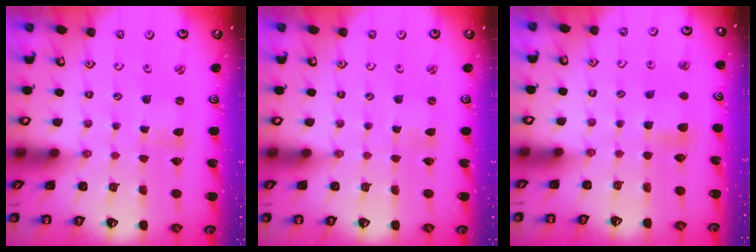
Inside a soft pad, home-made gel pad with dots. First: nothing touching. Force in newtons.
{"total": 0.0}
{"total": 5.7, "press": 5.6, "slide": 0.9}